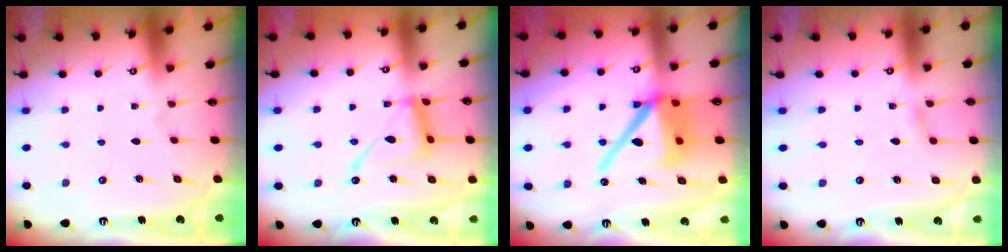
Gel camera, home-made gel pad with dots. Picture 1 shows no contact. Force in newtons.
{"total": 13.8, "press": 13.7, "slide": 1.2}
{"total": 16.3, "press": 16.1, "slide": 2.2}
{"total": 2.7, "press": 2.7, "slide": 0.2}